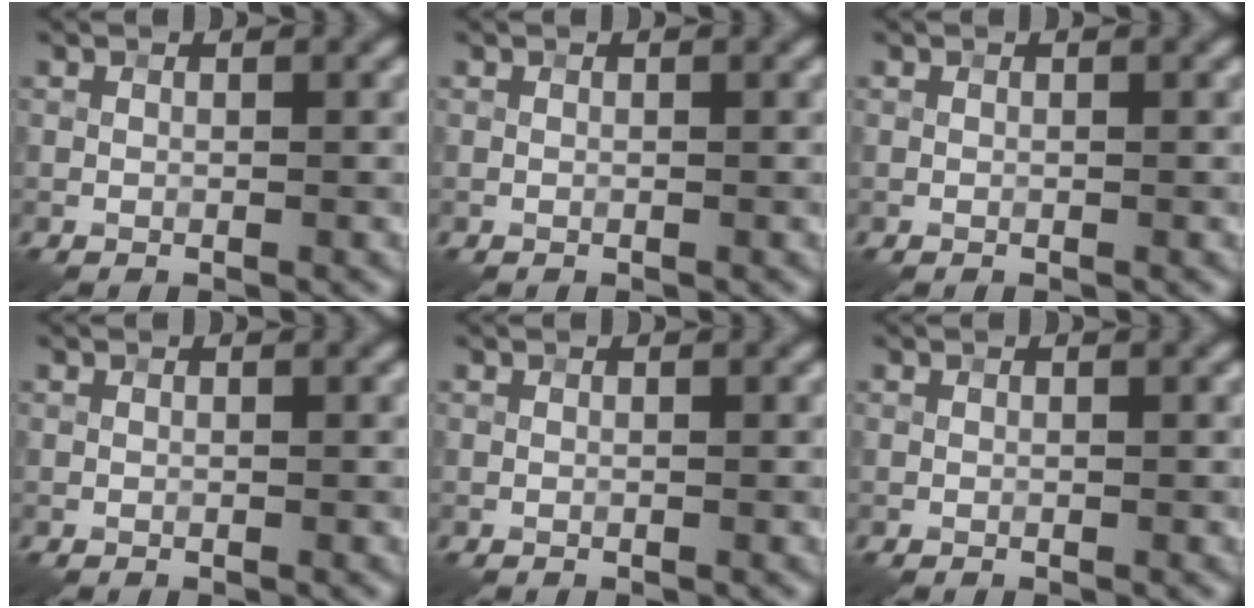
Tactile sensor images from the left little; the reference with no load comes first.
{"total": 0.0}
{"total": 0.0}
{"total": 0.0}
{"total": 0.0}
{"total": 0.0}